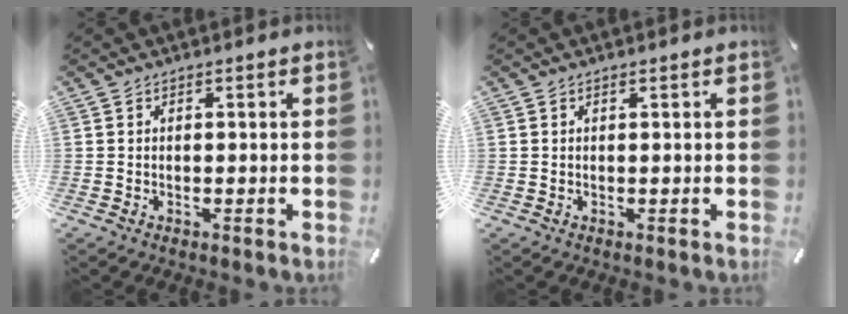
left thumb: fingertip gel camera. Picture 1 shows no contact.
{"total": 0.0}